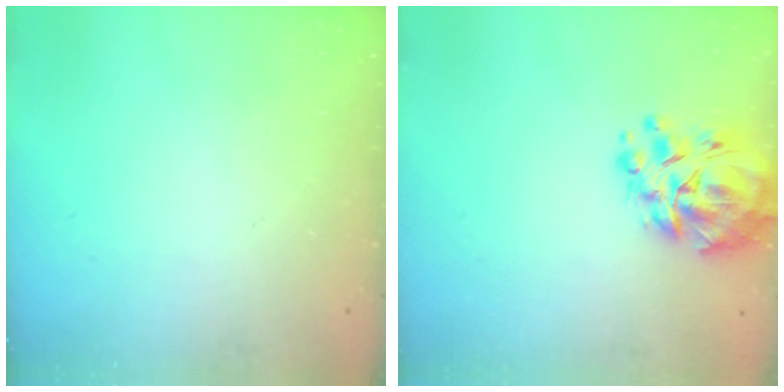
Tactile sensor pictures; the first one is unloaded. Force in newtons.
{"total": 12.1, "press": 11.4, "slide": 4.0}